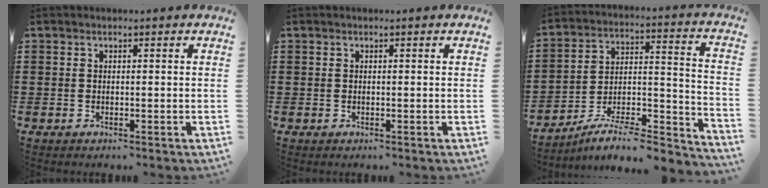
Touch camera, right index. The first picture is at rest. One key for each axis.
{"total": 0.0}
{"total": 7.0, "fx": -6.1, "fy": 1.4, "fz": 3.3, "tx": -0.052, "ty": 0.001, "tz": -0.120}